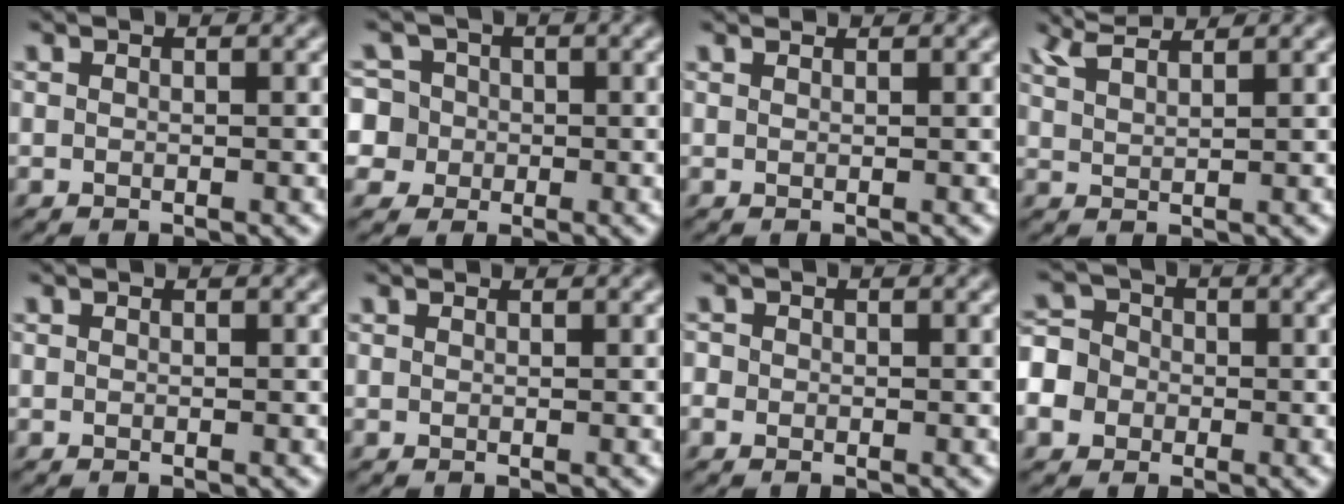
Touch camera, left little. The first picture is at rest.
{"total": 7.5, "force": [0.9, 6.9, 2.8], "torque": [-0.056, 0.040, -0.019]}
{"total": 0.9, "force": [0.9, -0.1, 0.1], "torque": [-0.011, 0.005, 0.019]}
{"total": 3.1, "force": [2.9, 0.1, 1.0], "torque": [-0.032, 0.012, 0.057]}
{"total": 0.0}
{"total": 0.6, "force": [0.6, 0.0, 0.0], "torque": [-0.005, 0.004, 0.014]}
{"total": 1.2, "force": [-0.1, 1.2, 0.3], "torque": [-0.007, 0.001, -0.003]}
{"total": 8.6, "force": [-3.1, 7.5, 2.9], "torque": [-0.077, -0.007, -0.089]}